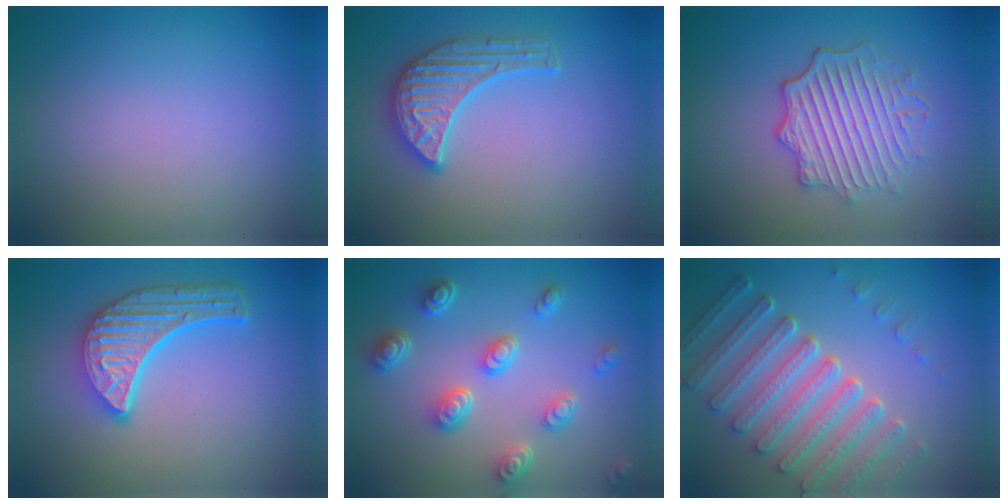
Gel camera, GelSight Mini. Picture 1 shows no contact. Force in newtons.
{"total": 3.7, "press": 3.6, "slide": 0.9}
{"total": 4.9, "press": 4.1, "slide": 2.8}
{"total": 5.7, "press": 4.3, "slide": 3.7}
{"total": 5.0, "press": 3.9, "slide": 3.1}
{"total": 7.3, "press": 5.5, "slide": 4.9}